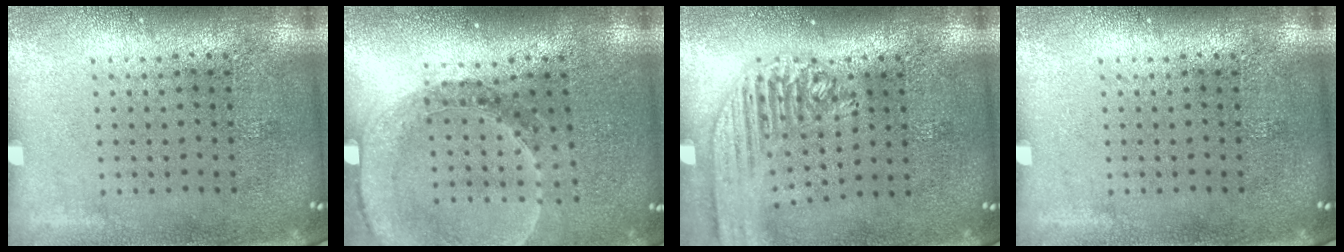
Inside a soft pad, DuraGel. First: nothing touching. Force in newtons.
{"total": 1.5, "press": 1.5, "slide": 0.2}
{"total": 1.9, "press": 1.7, "slide": 0.9}
{"total": 0.0}